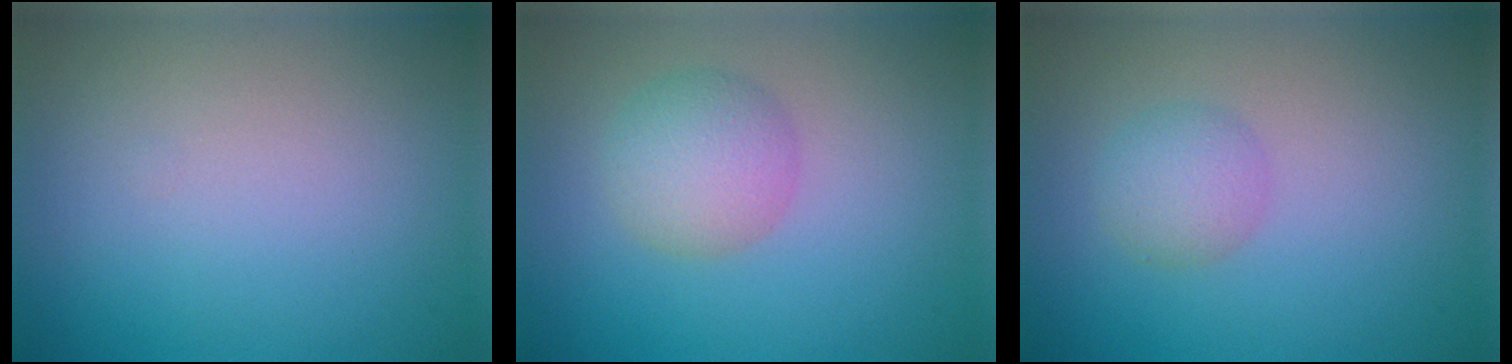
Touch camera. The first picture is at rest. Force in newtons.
{"total": 3.5, "press": 3.5, "slide": 0.1}
{"total": 2.2, "press": 2.2, "slide": 0.1}